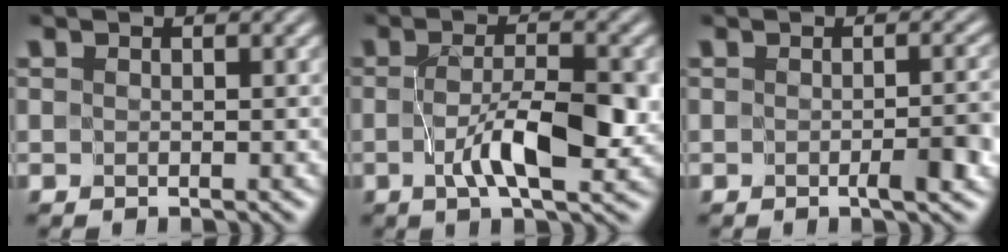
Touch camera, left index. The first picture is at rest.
{"total": 5.6, "force": [-1.4, 1.6, 5.2], "torque": [-0.097, -0.006, -0.023]}
{"total": 2.4, "force": [-0.8, 0.2, 2.2], "torque": [-0.031, -0.006, -0.010]}